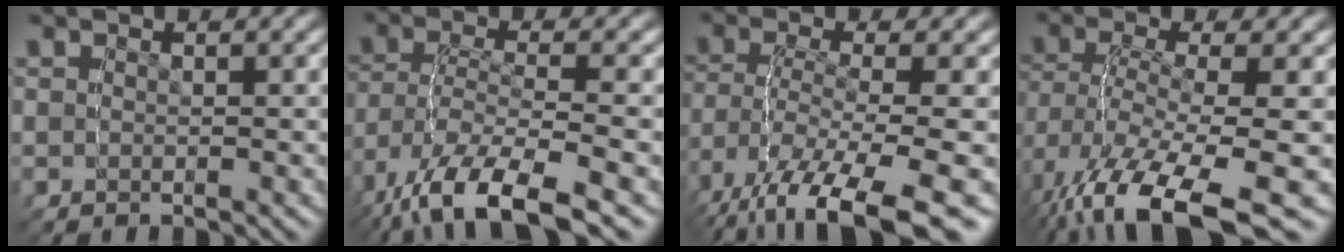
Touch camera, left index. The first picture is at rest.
{"total": 3.7, "force": [-1.6, 2.2, 2.5], "torque": [-0.074, -0.001, -0.017]}
{"total": 3.3, "force": [-1.5, 1.7, 2.3], "torque": [-0.062, -0.001, -0.015]}
{"total": 4.4, "force": [-1.9, 2.4, 3.2], "torque": [-0.083, -0.015, -0.013]}